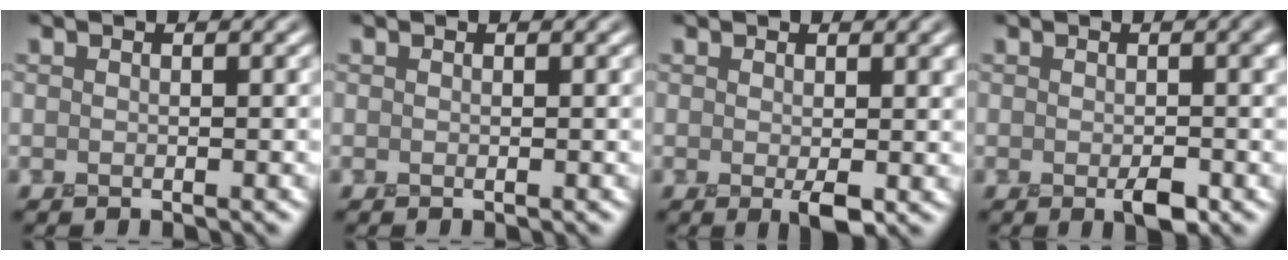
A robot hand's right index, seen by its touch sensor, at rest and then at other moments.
{"total": 0.0}
{"total": 2.3, "force": [0.0, 0.6, 2.2], "torque": [-0.038, -0.004, -0.001]}
{"total": 2.5, "force": [-0.7, 0.7, 2.2], "torque": [-0.040, -0.003, -0.011]}